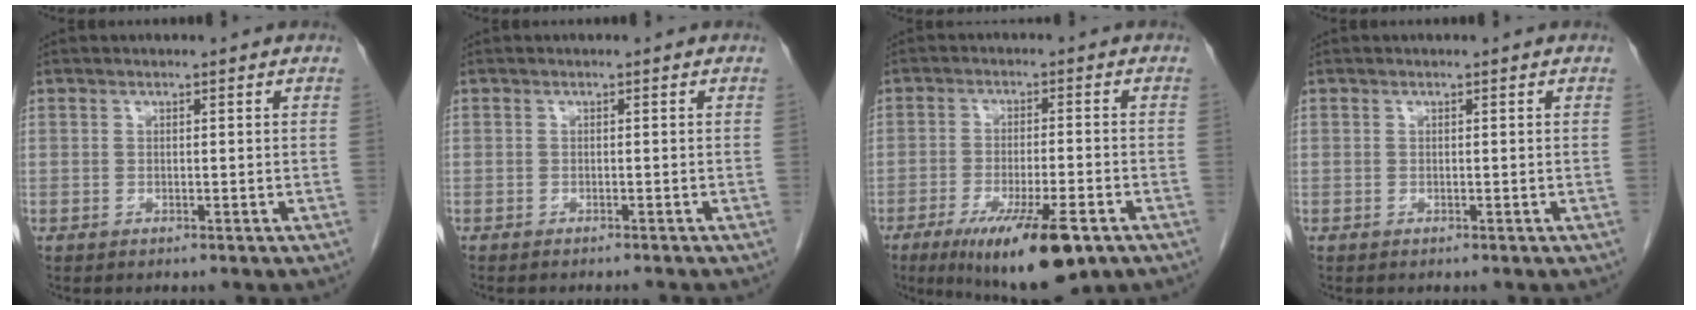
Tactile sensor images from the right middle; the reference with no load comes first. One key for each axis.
{"total": 2.6, "fx": -2.5, "fy": 0.0, "fz": 1.0, "tx": -0.014, "ty": -0.002, "tz": -0.032}
{"total": 13.2, "fx": -7.5, "fy": 2.1, "fz": 10.7, "tx": -0.159, "ty": -0.029, "tz": -0.114}
{"total": 0.0}